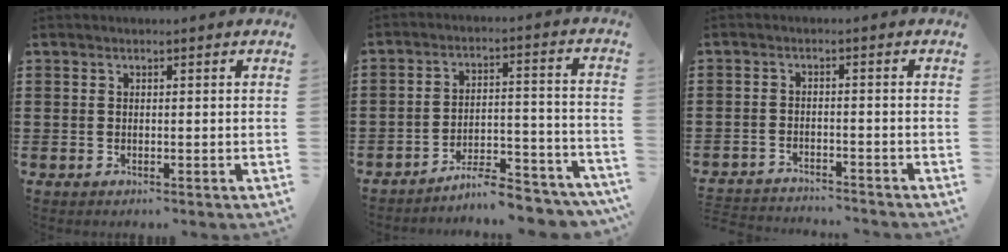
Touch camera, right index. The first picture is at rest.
{"total": 7.1, "force": [-6.6, 0.8, 2.6], "torque": [-0.035, 0.014, -0.125]}
{"total": 2.6, "force": [-2.6, 0.1, -0.2], "torque": [-0.003, 0.002, -0.057]}